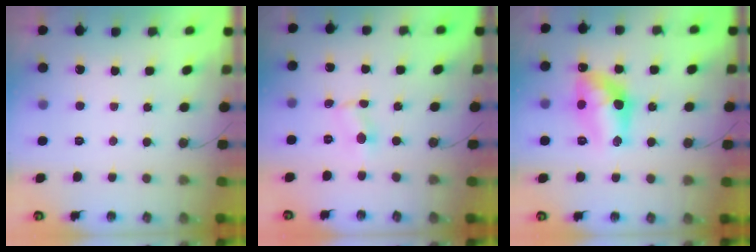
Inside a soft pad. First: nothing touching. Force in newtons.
{"total": 1.6, "press": 1.5, "slide": 0.2}
{"total": 12.7, "press": 12.7, "slide": 1.0}